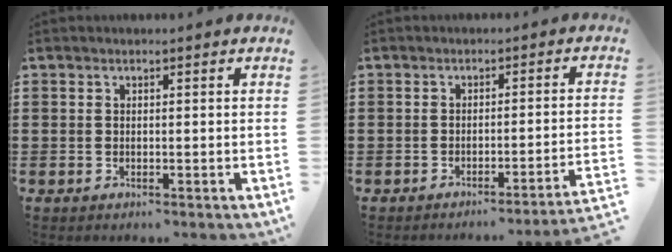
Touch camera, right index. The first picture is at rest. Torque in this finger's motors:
{"motor_torque": [0.71, -0.52, 0.05, -0.01]}